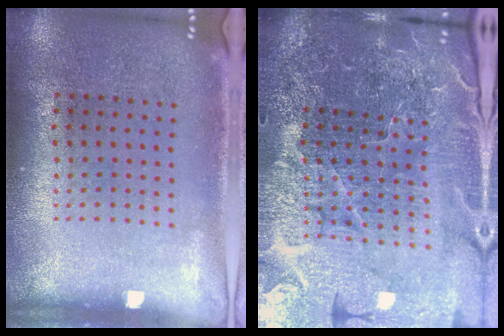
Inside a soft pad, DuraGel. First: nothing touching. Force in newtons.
{"total": 6.7, "press": 5.9, "slide": 3.1}